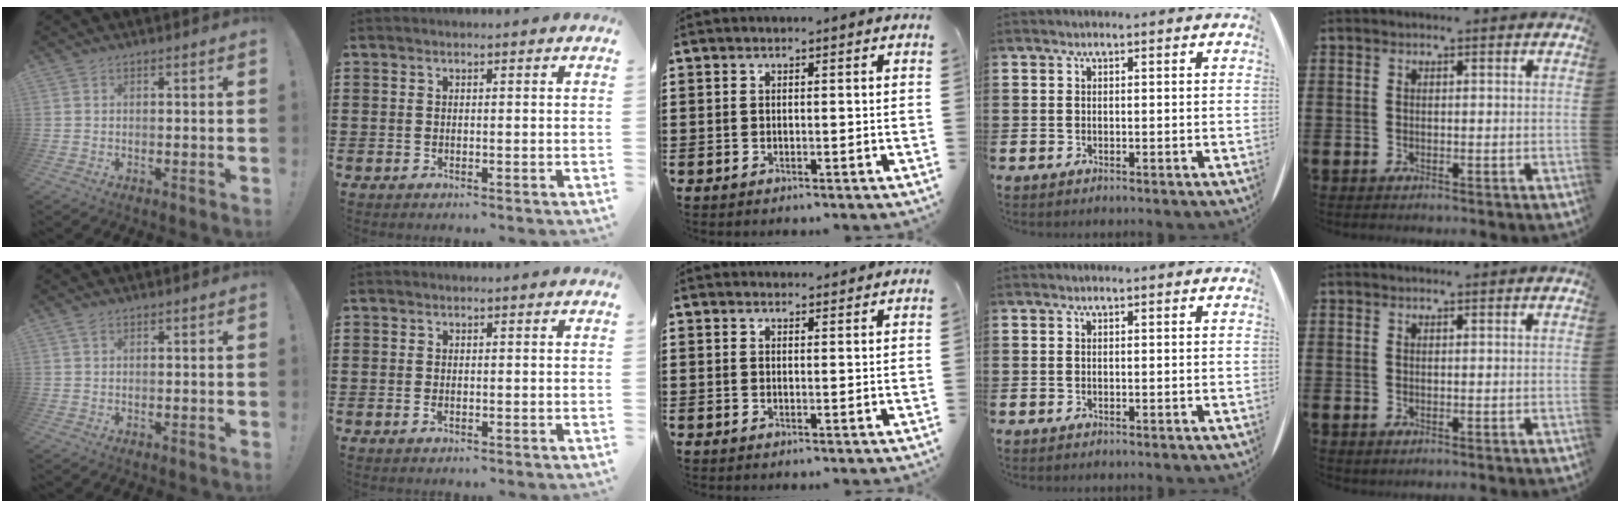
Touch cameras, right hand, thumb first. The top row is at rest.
{"thumb": {"total": 0.7, "force": [0.4, 0.4, 0.4], "torque": [-0.009, 0.001, 0.007]}, "index": {"total": 0.8, "force": [-0.3, 0.5, 0.6], "torque": [-0.012, -0.002, -0.005]}, "middle": {"total": 1.6, "force": [1.6, 0.2, -0.1], "torque": [0.004, -0.003, 0.031]}}